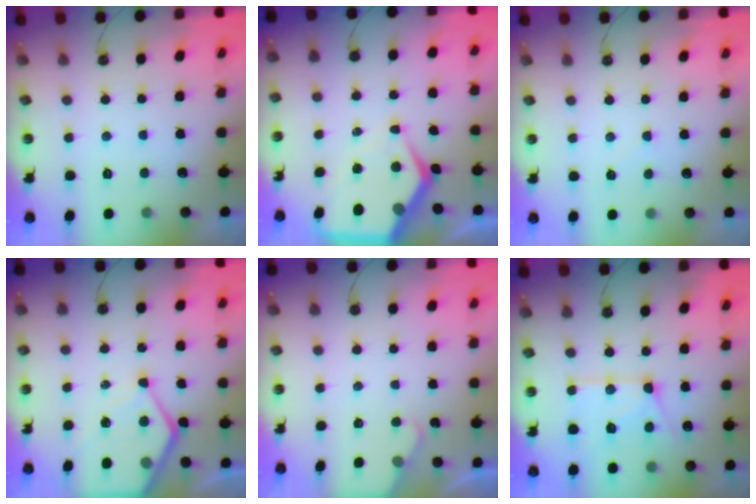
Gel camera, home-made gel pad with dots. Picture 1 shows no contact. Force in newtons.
{"total": 12.0, "press": 12.0, "slide": 1.1}
{"total": 4.0, "press": 4.0, "slide": 0.5}
{"total": 11.0, "press": 11.0, "slide": 0.9}
{"total": 3.2, "press": 3.1, "slide": 0.3}
{"total": 14.0, "press": 13.9, "slide": 1.6}